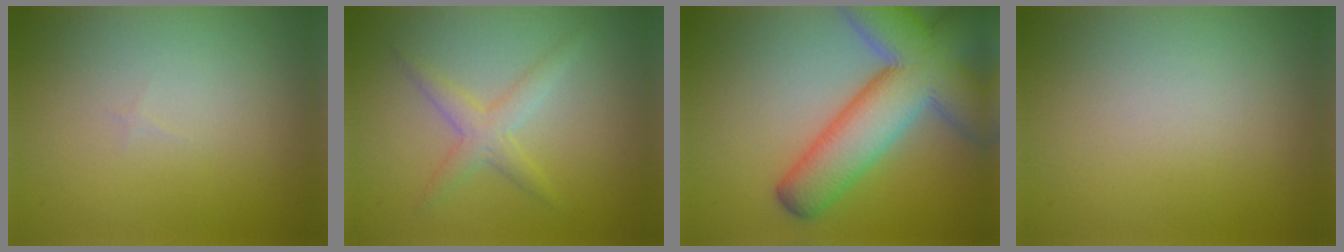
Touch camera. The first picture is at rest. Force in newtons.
{"total": 2.2, "press": 2.2, "slide": 0.1}
{"total": 11.5, "press": 11.5, "slide": 0.7}
{"total": 0.0}